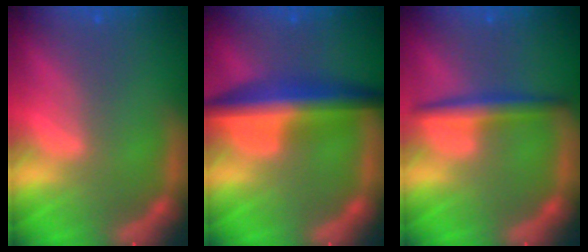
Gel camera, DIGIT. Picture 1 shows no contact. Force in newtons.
{"total": 6.6}
{"total": 3.0}